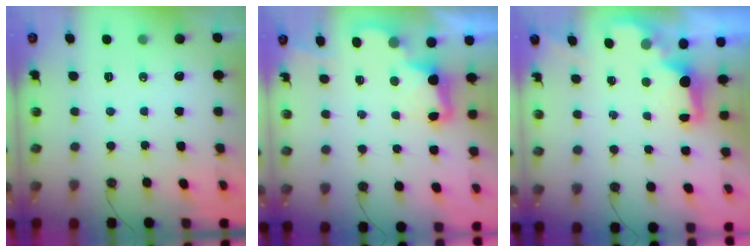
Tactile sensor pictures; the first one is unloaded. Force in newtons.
{"total": 3.2, "press": 3.2, "slide": 0.7}
{"total": 2.0, "press": 1.9, "slide": 0.7}